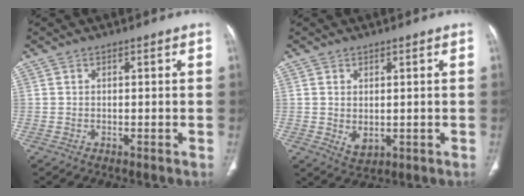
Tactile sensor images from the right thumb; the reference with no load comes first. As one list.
[{"total": 3.2, "force": [-0.1, 2.2, 2.4], "torque": [-0.035, -0.008, 0.011]}]